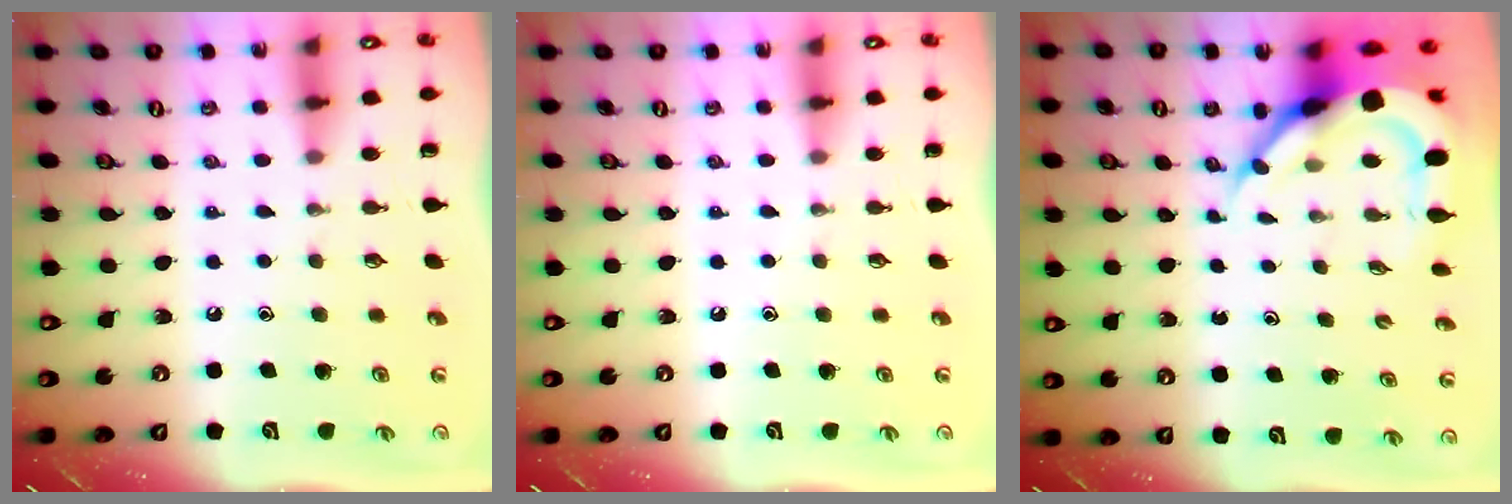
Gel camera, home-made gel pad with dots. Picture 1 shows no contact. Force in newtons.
{"total": 0.0}
{"total": 9.9, "press": 9.8, "slide": 1.2}